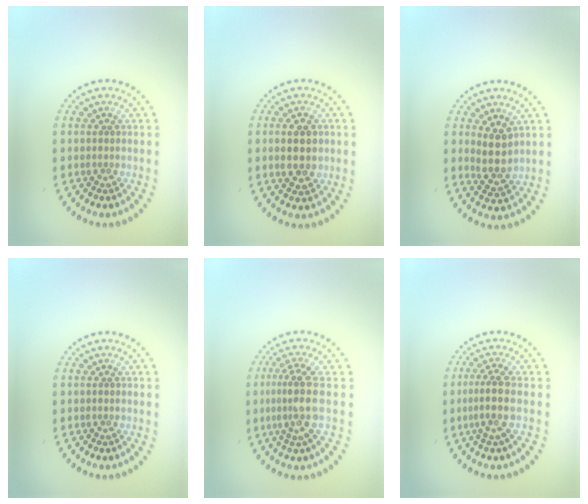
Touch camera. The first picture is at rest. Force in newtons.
{"total": 3.3, "press": 3.3, "slide": 0.1}
{"total": 2.9, "press": 2.5, "slide": 1.4}
{"total": 0.0}
{"total": 3.2, "press": 2.5, "slide": 2.1}
{"total": 2.7, "press": 2.2, "slide": 1.5}